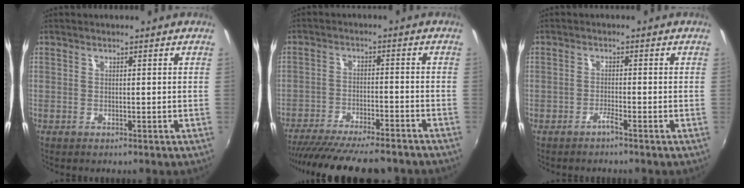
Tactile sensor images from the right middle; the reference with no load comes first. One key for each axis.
{"total": 18.8, "fx": -16.1, "fy": 3.8, "fz": 8.7, "tx": -0.171, "ty": -0.033, "tz": -0.241}
{"total": 1.2, "fx": -1.1, "fy": 0.0, "fz": 0.4, "tx": -0.011, "ty": -0.001, "tz": -0.024}